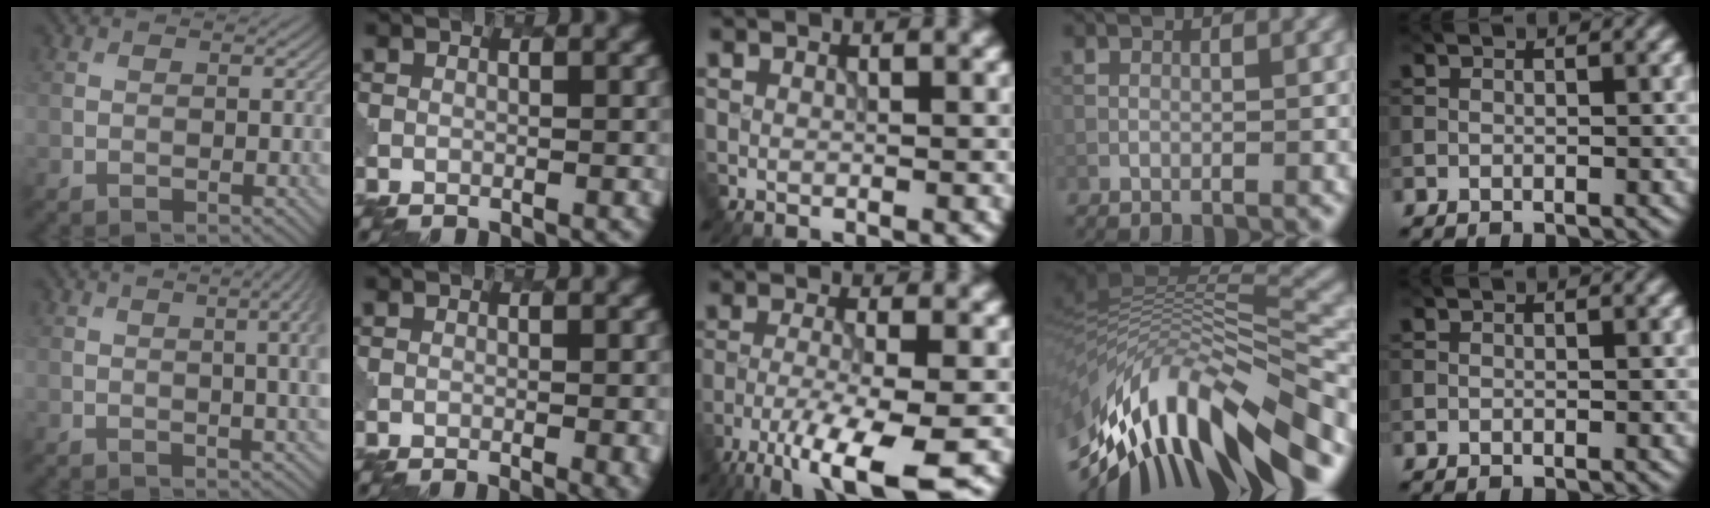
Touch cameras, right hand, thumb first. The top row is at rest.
{"thumb": {"total": 5.7, "force": [0.8, 1.7, 5.4], "torque": [-0.054, 0.015, 0.010]}, "index": {"total": 2.4, "force": [-0.9, 0.5, 2.1], "torque": [-0.024, -0.001, -0.010]}, "middle": {"total": 8.8, "force": [-5.6, 1.7, 6.5], "torque": [-0.118, -0.013, -0.105]}, "ring": {"total": 13.9, "force": [-6.9, 5.1, 11.0], "torque": [-0.209, 0.024, -0.118]}}